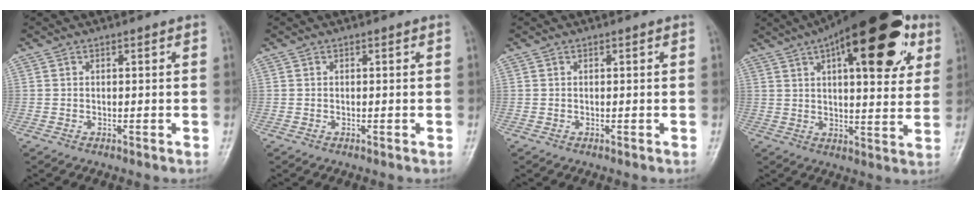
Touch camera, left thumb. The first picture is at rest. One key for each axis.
{"total": 0.0}
{"total": 0.0}
{"total": 25.1, "fx": 11.3, "fy": 9.6, "fz": 20.3, "tx": -0.269, "ty": 0.000, "tz": 0.160}